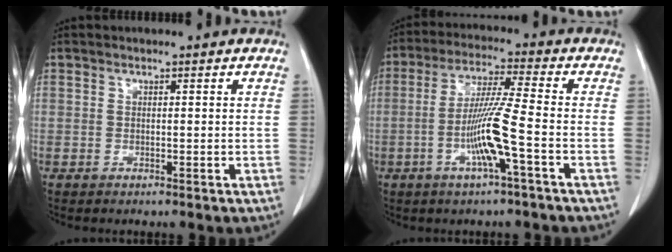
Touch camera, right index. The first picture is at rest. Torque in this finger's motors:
{"motor_torque": [0.38, 0.03, 0.26, 0.17]}